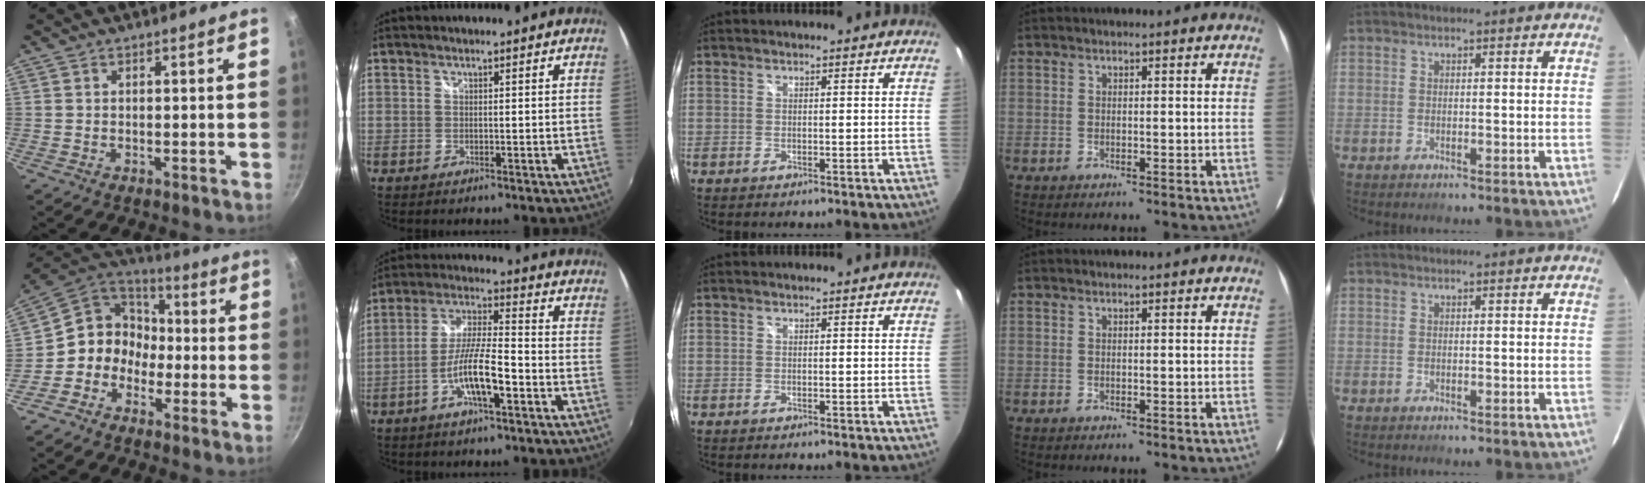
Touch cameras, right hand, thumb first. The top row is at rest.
{"thumb": {"total": 10.4, "force": [-2.7, 9.2, 3.9], "torque": [-0.019, 0.046, -0.075]}, "index": {"total": 9.5, "force": [-4.4, 1.4, 8.3], "torque": [-0.166, -0.001, -0.080]}}